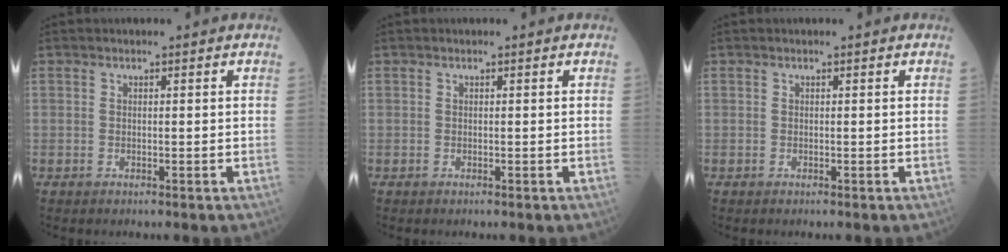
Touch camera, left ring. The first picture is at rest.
{"total": 0.0}
{"total": 0.0}